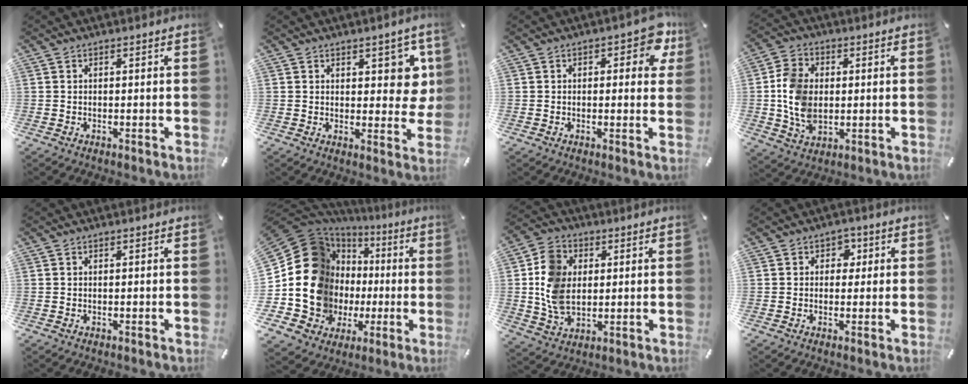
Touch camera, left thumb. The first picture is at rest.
{"total": 7.6, "force": [3.6, 4.7, 4.8], "torque": [-0.038, -0.022, 0.057]}
{"total": 6.5, "force": [2.5, 3.4, 4.9], "torque": [-0.053, -0.007, 0.036]}
{"total": 10.9, "force": [0.0, 8.2, 7.1], "torque": [-0.164, 0.008, 0.000]}
{"total": 0.0}
{"total": 20.2, "force": [1.4, 17.2, 10.4], "torque": [-0.215, -0.048, 0.057]}
{"total": 11.0, "force": [1.1, 8.7, 6.6], "torque": [-0.158, 0.009, 0.022]}
{"total": 2.9, "force": [0.2, 2.6, 1.2], "torque": [-0.004, -0.001, -0.006]}